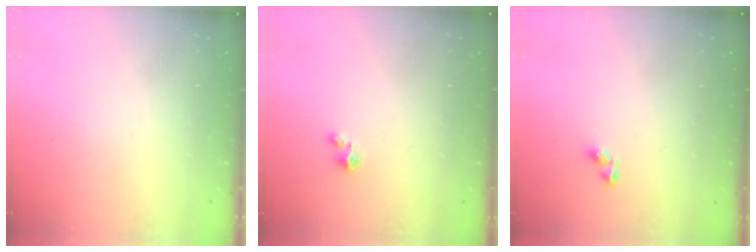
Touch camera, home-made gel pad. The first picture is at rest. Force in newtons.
{"total": 2.1, "press": 2.1, "slide": 0.2}
{"total": 2.9, "press": 2.9, "slide": 0.4}